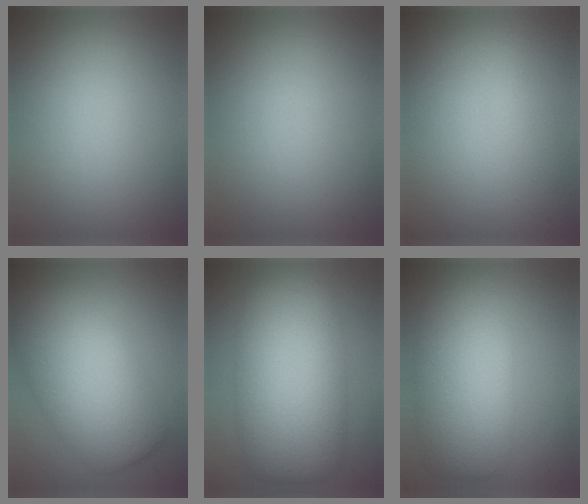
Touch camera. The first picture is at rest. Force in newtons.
{"total": 0.0}
{"total": 1.0, "press": 1.0, "slide": 0.0}
{"total": 8.7, "press": 8.7, "slide": 0.5}
{"total": 11.0, "press": 11.0, "slide": 0.4}
{"total": 7.5, "press": 7.5, "slide": 0.2}